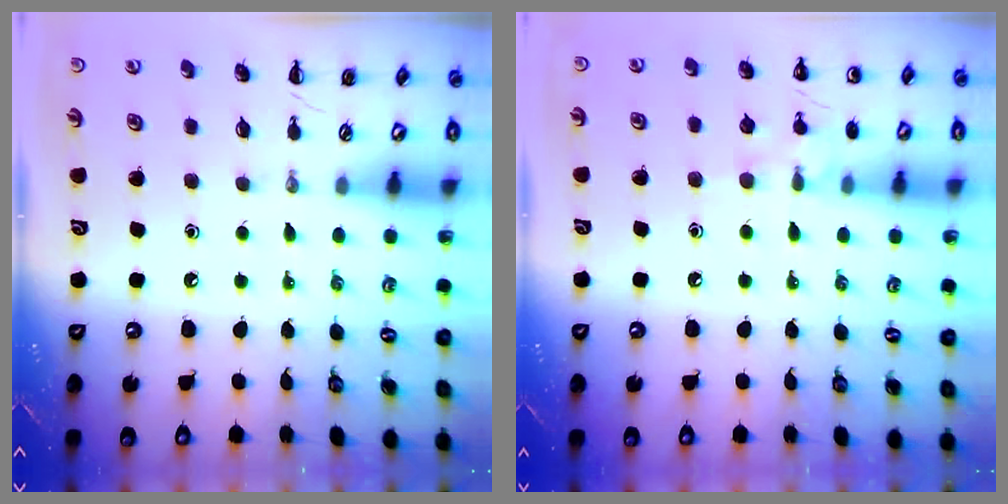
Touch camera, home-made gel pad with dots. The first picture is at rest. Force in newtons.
{"total": 7.7, "press": 7.5, "slide": 1.7}